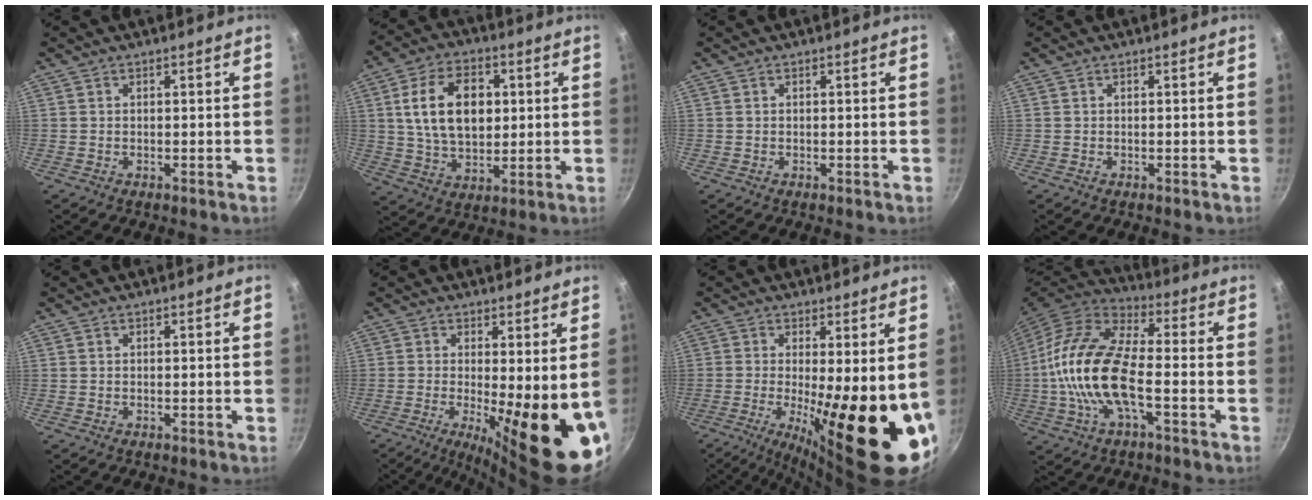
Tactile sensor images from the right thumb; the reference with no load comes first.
{"total": 14.8, "force": [2.7, 9.7, 10.8], "torque": [-0.161, -0.001, 0.048]}
{"total": 0.0}
{"total": 0.0}
{"total": 0.0}
{"total": 15.0, "force": [-1.9, 3.9, 14.4], "torque": [-0.177, -0.028, -0.019]}
{"total": 19.0, "force": [-1.9, 5.5, 18.1], "torque": [-0.245, -0.035, -0.019]}
{"total": 18.1, "force": [-3.2, 7.8, 16.1], "torque": [-0.312, 0.033, -0.076]}